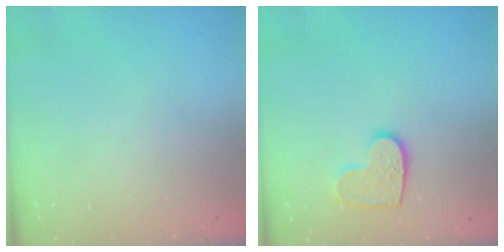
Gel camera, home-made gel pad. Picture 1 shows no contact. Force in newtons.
{"total": 9.3, "press": 9.3, "slide": 0.3}